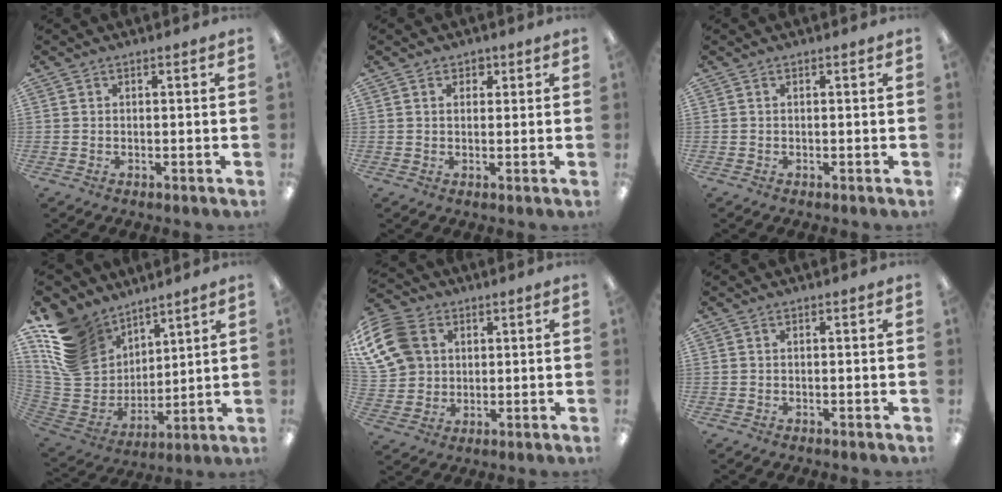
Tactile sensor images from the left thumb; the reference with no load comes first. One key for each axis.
{"total": 1.9, "fx": 1.0, "fy": 1.6, "fz": 0.5, "tx": 0.003, "ty": -0.003, "tz": 0.013}
{"total": 0.0}
{"total": 17.7, "fx": 10.0, "fy": 12.6, "fz": 7.2, "tx": -0.168, "ty": -0.056, "tz": 0.199}
{"total": 14.0, "fx": 5.2, "fy": 11.0, "fz": 6.9, "tx": -0.162, "ty": 0.004, "tz": 0.104}
{"total": 0.0}